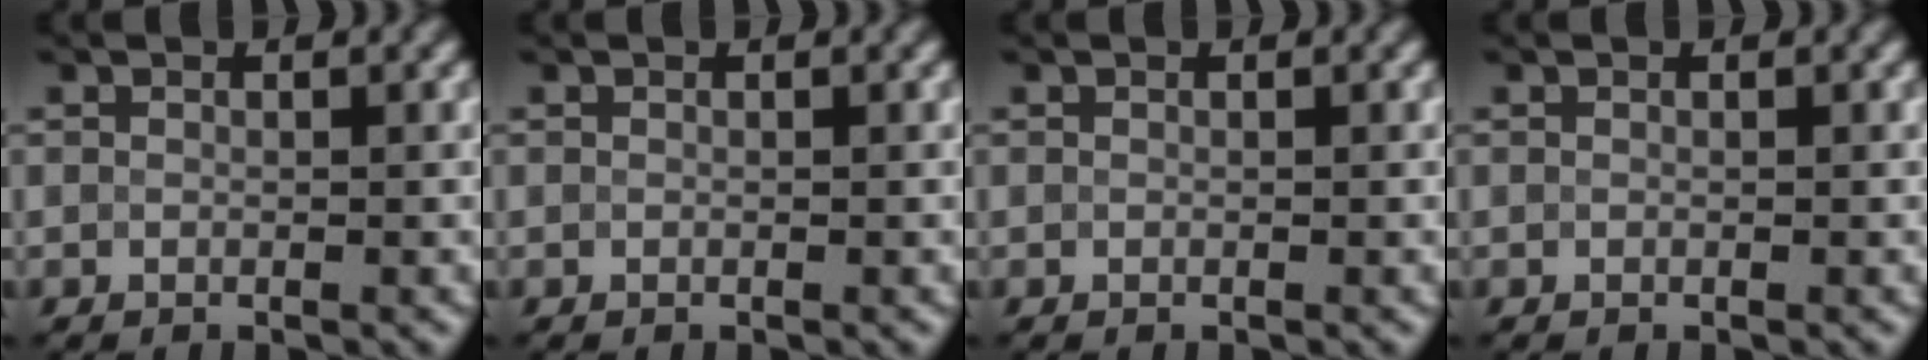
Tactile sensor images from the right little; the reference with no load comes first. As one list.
[{"total": 0.0}, {"total": 0.0}, {"total": 0.0}]